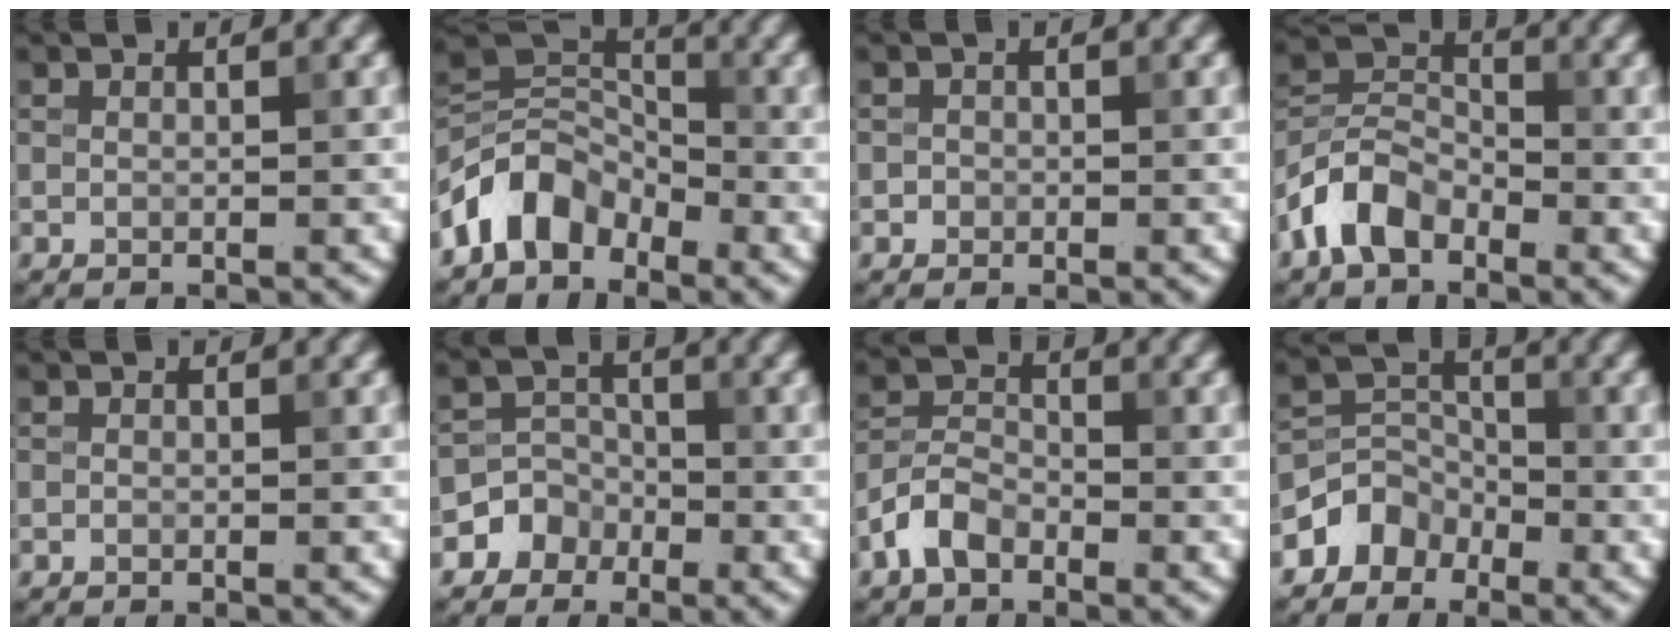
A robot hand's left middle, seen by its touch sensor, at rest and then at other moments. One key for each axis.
{"total": 5.4, "fx": -3.4, "fy": 3.5, "fz": 2.4, "tx": -0.033, "ty": 0.007, "tz": -0.078}
{"total": 0.7, "fx": -0.3, "fy": 0.6, "fz": 0.0, "tx": 0.005, "ty": -0.002, "tz": -0.005}
{"total": 5.7, "fx": -3.2, "fy": 3.5, "fz": 3.1, "tx": -0.061, "ty": 0.006, "tz": -0.076}
{"total": 0.0}
{"total": 3.6, "fx": -1.9, "fy": 3.1, "fz": 0.2, "tx": 0.031, "ty": 0.009, "tz": -0.049}
{"total": 3.5, "fx": -2.2, "fy": 2.1, "fz": 1.9, "tx": -0.035, "ty": 0.007, "tz": -0.053}
{"total": 3.2, "fx": -2.1, "fy": 2.4, "fz": 0.4, "tx": 0.002, "ty": 0.009, "tz": -0.044}